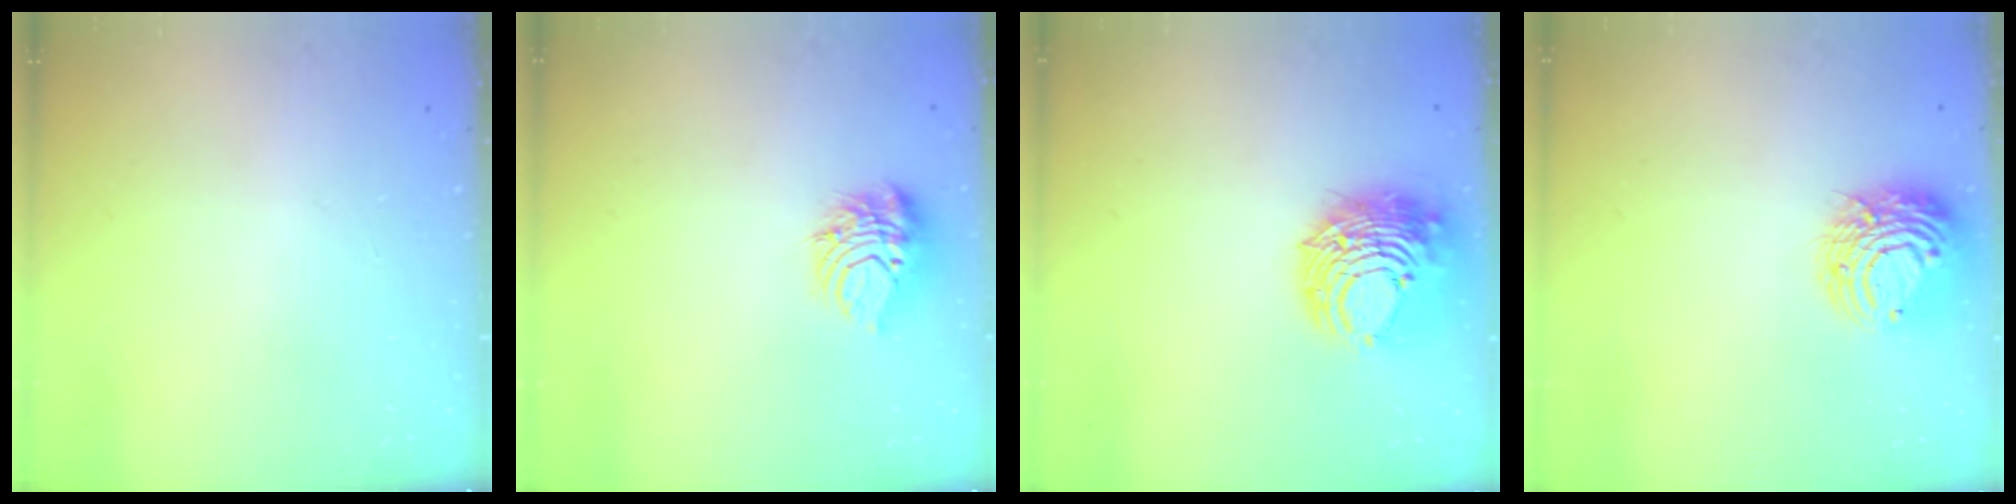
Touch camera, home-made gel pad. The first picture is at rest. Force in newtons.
{"total": 9.1, "press": 9.1, "slide": 0.6}
{"total": 11.8, "press": 11.7, "slide": 1.6}
{"total": 12.1, "press": 12.0, "slide": 1.4}